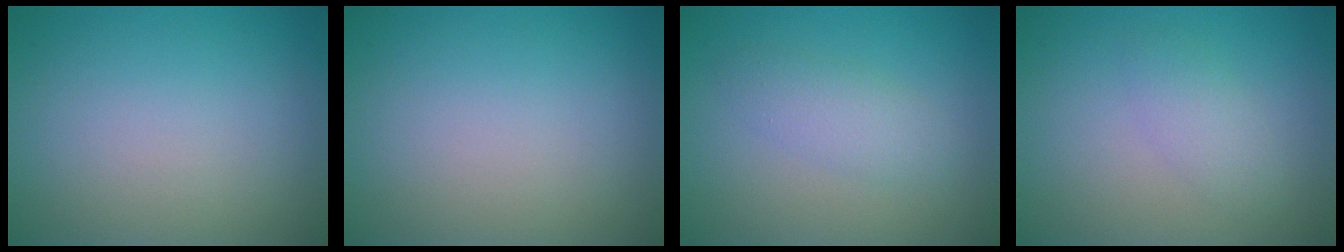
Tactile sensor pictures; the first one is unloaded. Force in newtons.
{"total": 0.0}
{"total": 2.3, "press": 2.3, "slide": 0.1}
{"total": 2.0, "press": 2.0, "slide": 0.2}